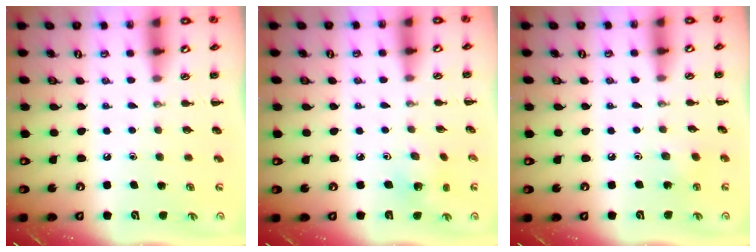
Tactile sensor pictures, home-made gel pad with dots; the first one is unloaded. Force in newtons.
{"total": 1.8, "press": 1.6, "slide": 0.7}
{"total": 2.8, "press": 2.7, "slide": 0.8}